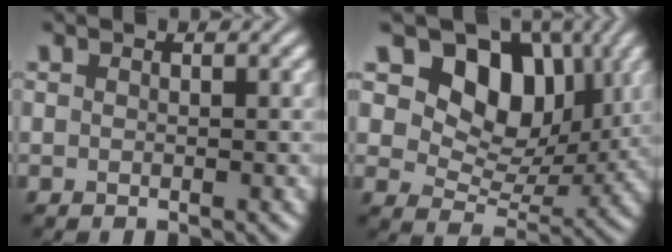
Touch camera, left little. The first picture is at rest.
{"total": 10.2, "force": [4.2, 7.0, 6.2], "torque": [-0.098, -0.002, 0.059]}